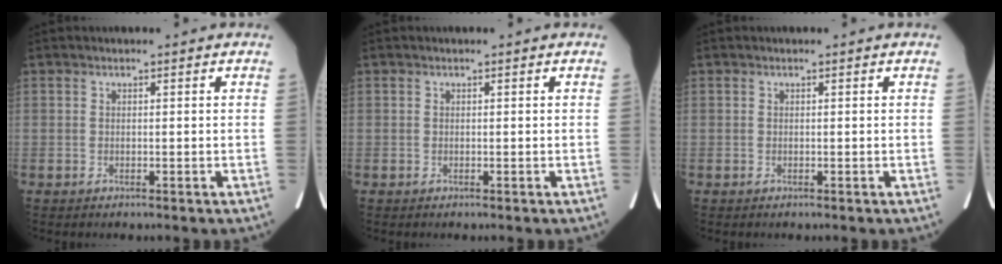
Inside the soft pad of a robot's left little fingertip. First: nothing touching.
{"total": 0.0}
{"total": 0.0}